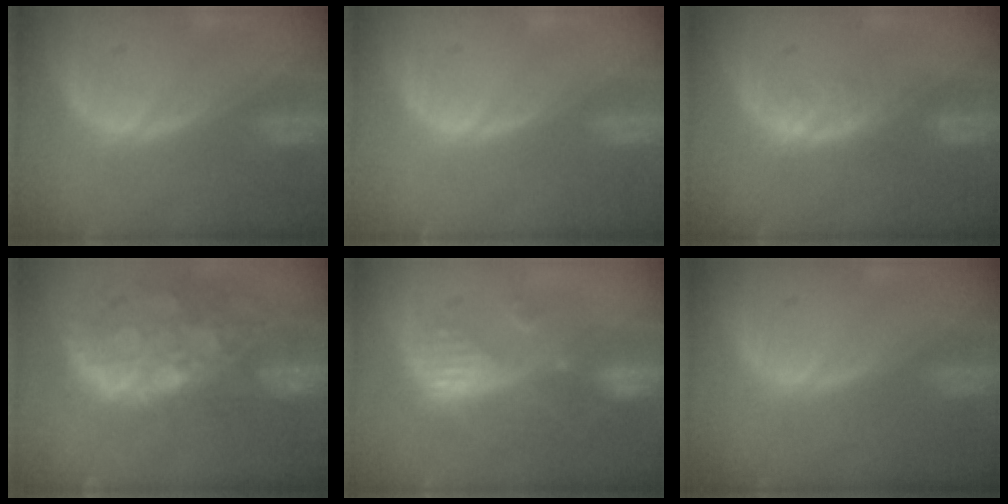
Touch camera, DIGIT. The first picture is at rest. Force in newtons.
{"total": 0.0}
{"total": 2.8, "press": 2.8, "slide": 0.3}
{"total": 12.8, "press": 10.5, "slide": 7.3}
{"total": 8.7, "press": 7.8, "slide": 4.0}
{"total": 0.0}